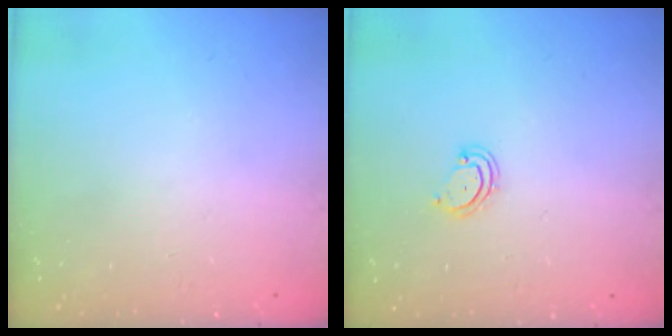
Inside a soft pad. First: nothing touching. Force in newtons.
{"total": 3.8, "press": 3.8, "slide": 0.4}